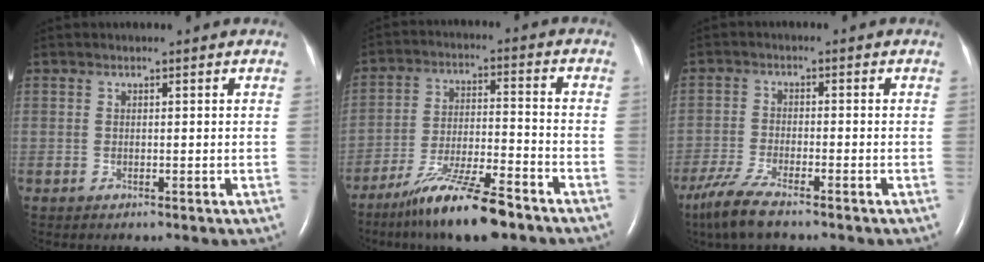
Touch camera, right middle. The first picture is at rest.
{"total": 12.6, "force": [-9.3, 1.2, 8.4], "torque": [-0.157, -0.023, -0.162]}
{"total": 6.4, "force": [-4.8, 0.7, 4.2], "torque": [-0.094, -0.018, -0.090]}